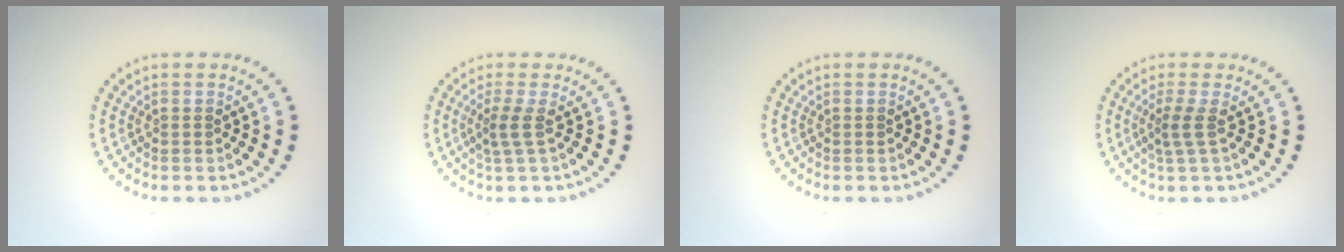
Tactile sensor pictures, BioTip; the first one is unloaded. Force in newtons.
{"total": 1.8, "press": 1.2, "slide": 1.4}
{"total": 0.0}
{"total": 1.8, "press": 1.2, "slide": 1.4}